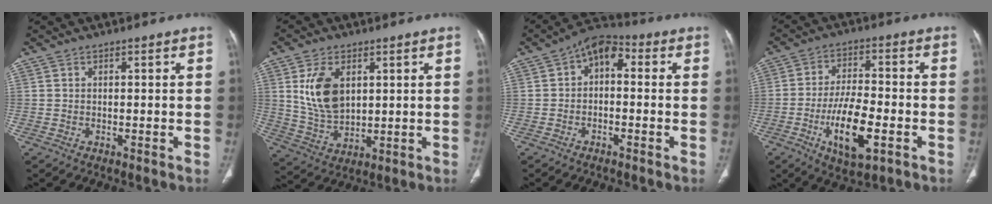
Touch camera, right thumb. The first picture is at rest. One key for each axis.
{"total": 10.8, "fx": 3.1, "fy": 6.6, "fz": 8.0, "tx": -0.141, "ty": -0.015, "tz": 0.071}
{"total": 6.6, "fx": 0.5, "fy": 4.1, "fz": 5.1, "tx": -0.058, "ty": 0.028, "tz": -0.010}
{"total": 12.4, "fx": -4.3, "fy": 4.9, "fz": 10.6, "tx": -0.187, "ty": 0.011, "tz": -0.072}